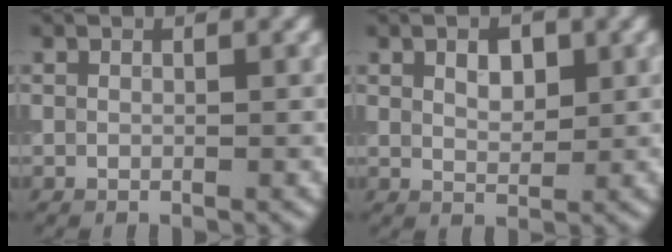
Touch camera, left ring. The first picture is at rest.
{"total": 2.4, "force": [1.0, 1.3, 1.8], "torque": [-0.028, 0.002, 0.018]}